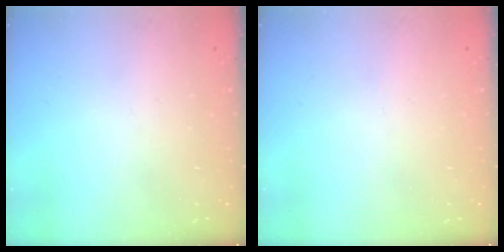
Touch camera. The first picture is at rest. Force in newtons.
{"total": 0.0}